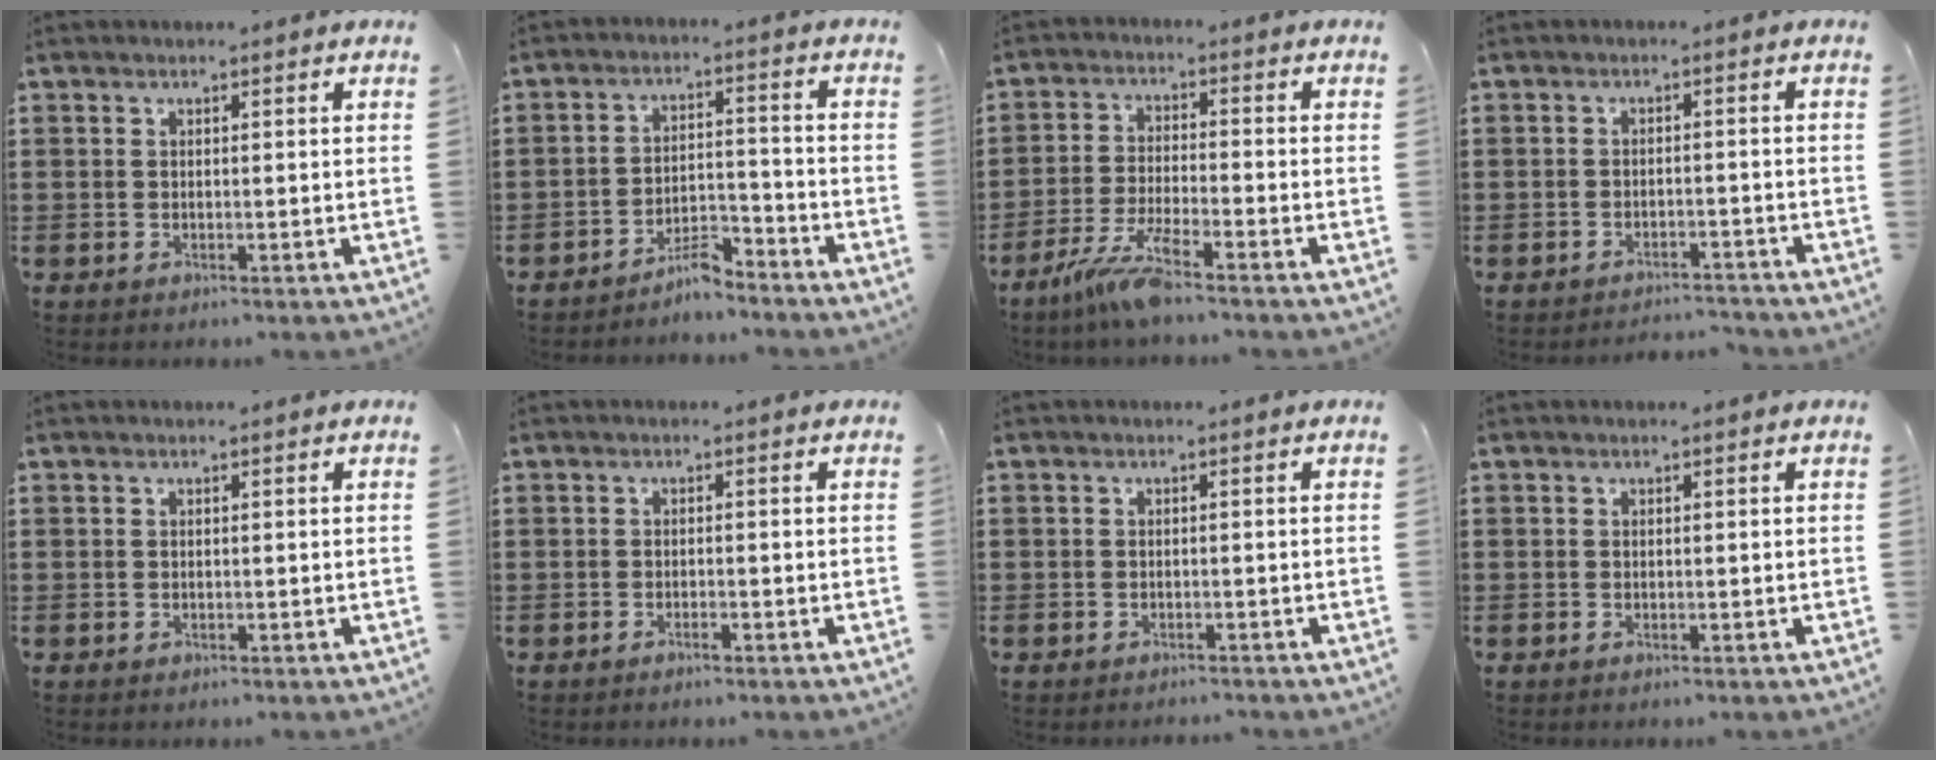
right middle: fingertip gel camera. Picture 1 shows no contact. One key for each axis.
{"total": 4.8, "fx": -4.6, "fy": 0.8, "fz": 0.9, "tx": -0.017, "ty": 0.014, "tz": -0.094}
{"total": 6.3, "fx": -4.8, "fy": 0.1, "fz": 4.1, "tx": -0.092, "ty": -0.015, "tz": -0.094}
{"total": 2.7, "fx": -2.6, "fy": 0.3, "fz": -0.3, "tx": -0.002, "ty": 0.003, "tz": -0.059}
{"total": 0.0}
{"total": 0.8, "fx": -0.7, "fy": 0.0, "fz": 0.5, "tx": -0.011, "ty": -0.003, "tz": -0.012}
{"total": 1.2, "fx": -1.1, "fy": 0.3, "fz": -0.2, "tx": 0.001, "ty": 0.004, "tz": -0.026}
{"total": 0.0}